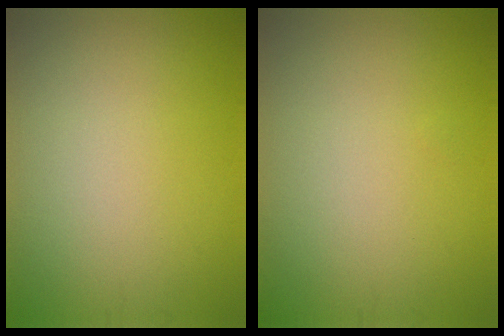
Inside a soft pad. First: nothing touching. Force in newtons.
{"total": 0.0}